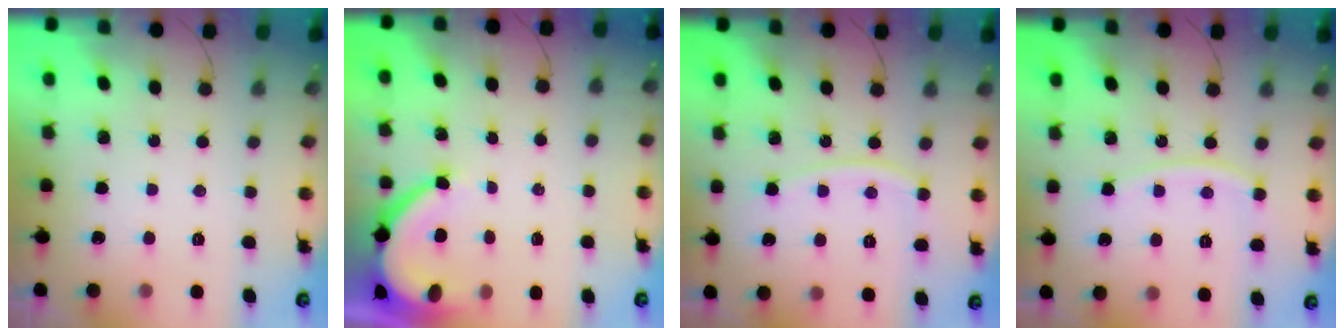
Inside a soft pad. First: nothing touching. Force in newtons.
{"total": 7.7, "press": 7.6, "slide": 0.8}
{"total": 8.2, "press": 8.1, "slide": 1.1}
{"total": 8.2, "press": 8.1, "slide": 1.1}